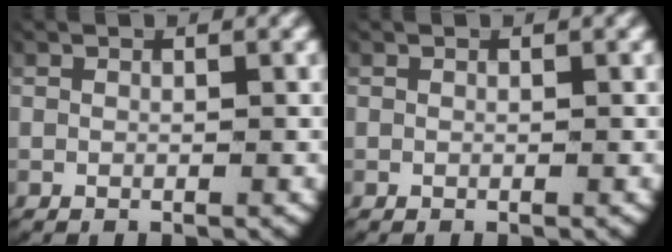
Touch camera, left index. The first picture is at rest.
{"total": 0.0}